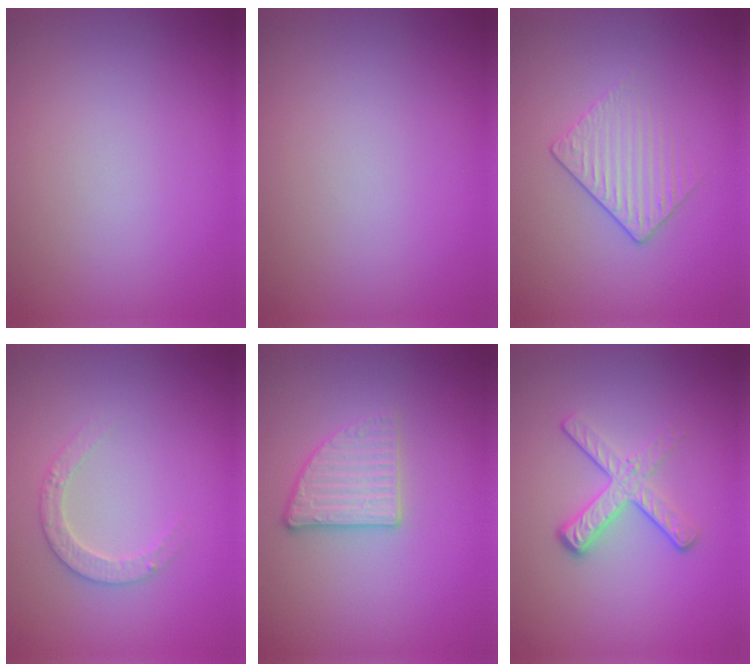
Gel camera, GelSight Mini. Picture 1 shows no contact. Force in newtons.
{"total": 0.0}
{"total": 1.9, "press": 1.6, "slide": 1.0}
{"total": 2.1, "press": 2.1, "slide": 0.3}
{"total": 2.7, "press": 2.5, "slide": 1.0}
{"total": 3.7, "press": 2.5, "slide": 2.7}